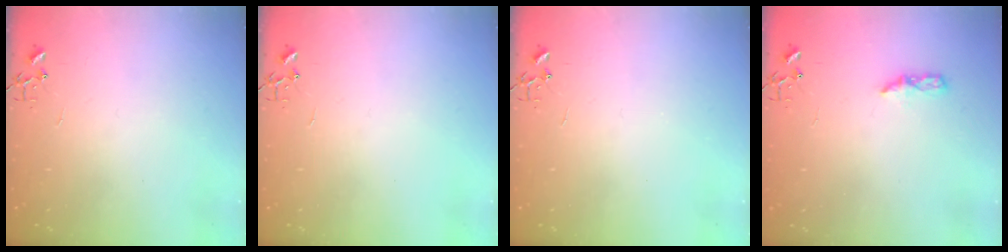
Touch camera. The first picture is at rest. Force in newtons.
{"total": 0.0}
{"total": 0.0}
{"total": 6.0, "press": 6.0, "slide": 0.7}